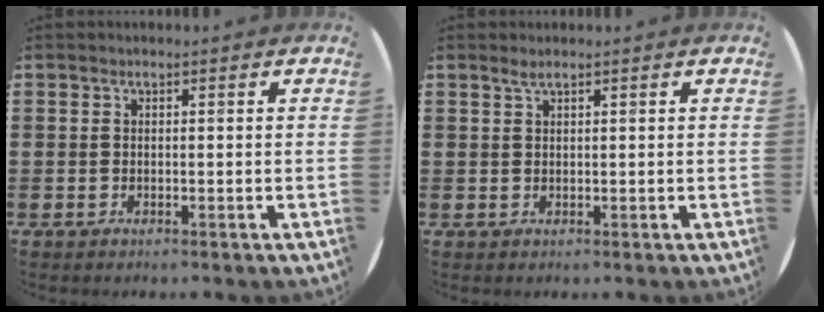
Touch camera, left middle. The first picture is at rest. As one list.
[{"total": 0.9, "force": [0.6, 0.0, 0.6], "torque": [-0.013, 0.001, 0.012]}]